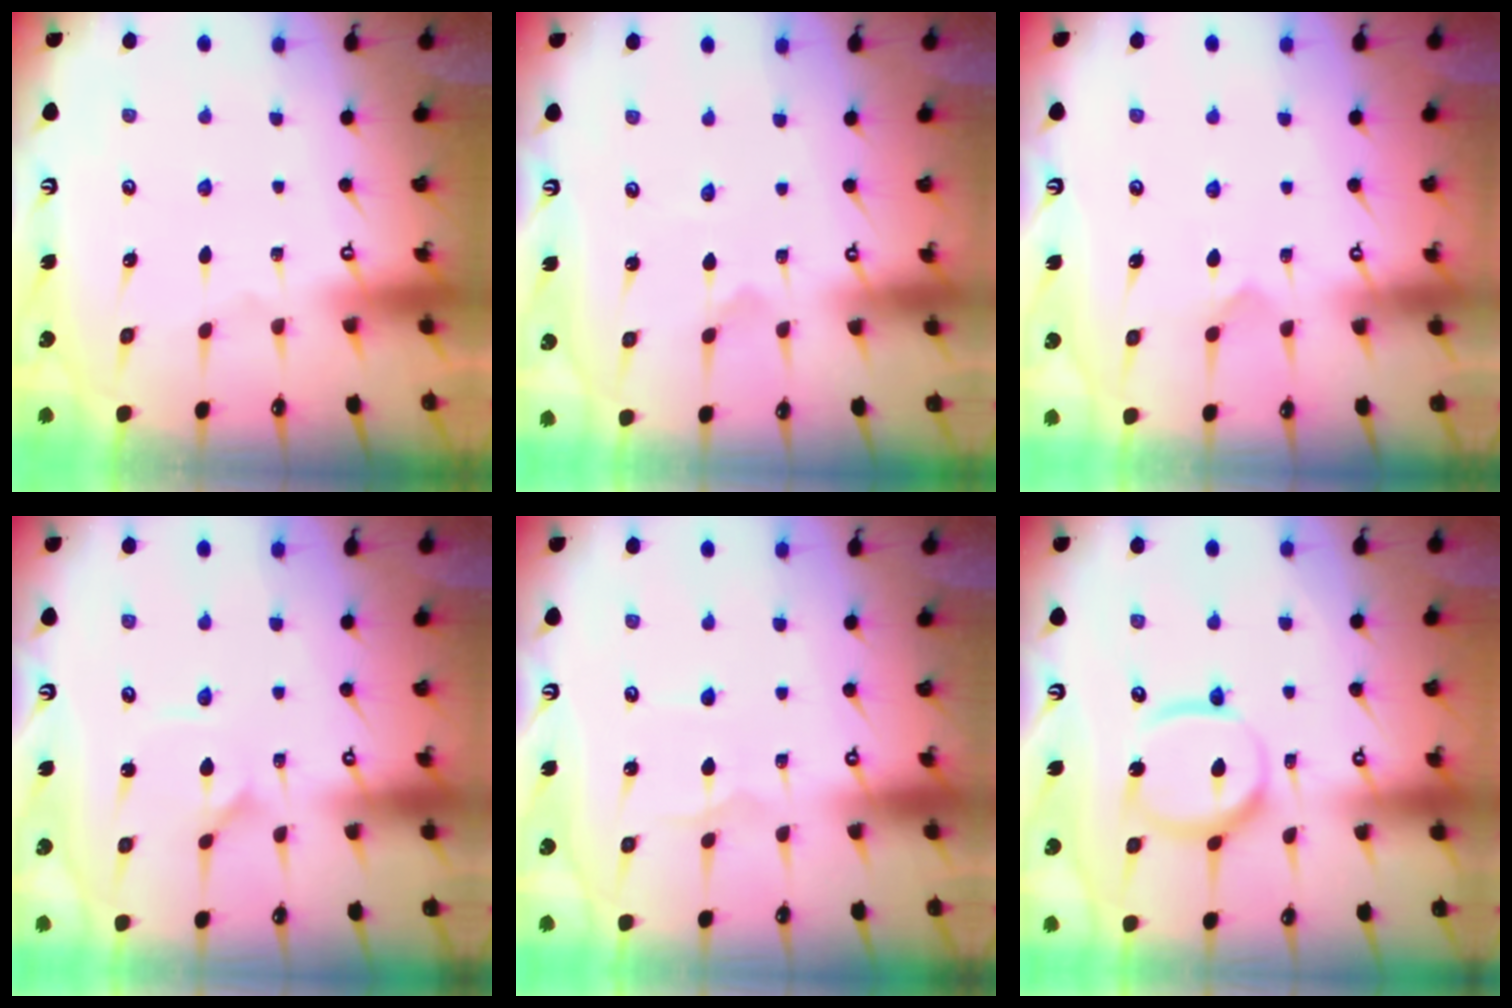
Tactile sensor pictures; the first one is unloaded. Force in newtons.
{"total": 0.0}
{"total": 5.0, "press": 5.0, "slide": 0.5}
{"total": 1.3, "press": 1.3, "slide": 0.1}
{"total": 1.1, "press": 1.1, "slide": 0.2}
{"total": 14.4, "press": 14.3, "slide": 1.4}